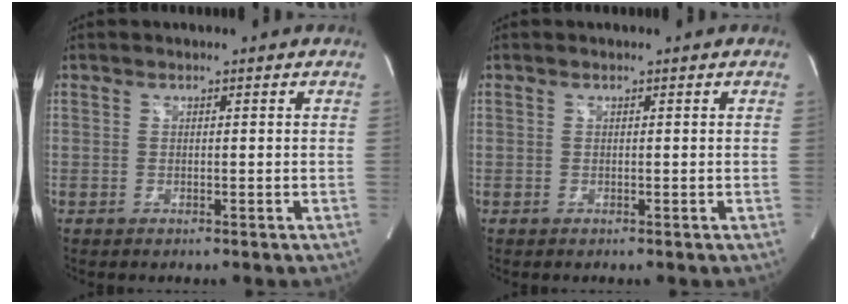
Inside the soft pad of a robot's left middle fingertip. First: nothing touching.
{"total": 0.0}